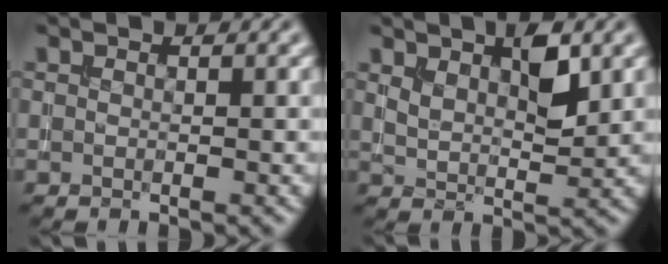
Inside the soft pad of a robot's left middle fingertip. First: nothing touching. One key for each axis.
{"total": 3.8, "fx": 2.0, "fy": 1.5, "fz": 2.9, "tx": -0.054, "ty": -0.002, "tz": 0.037}